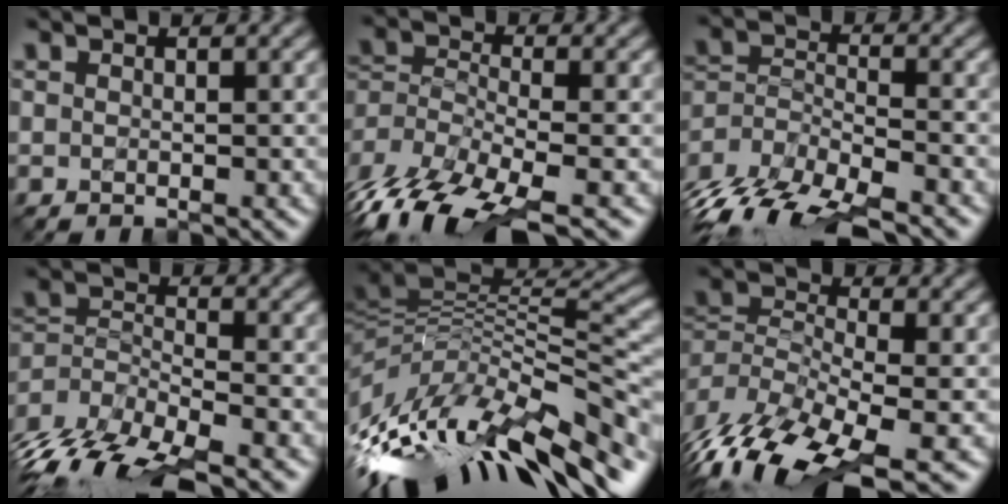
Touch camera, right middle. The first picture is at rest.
{"total": 12.7, "force": [-9.7, 4.6, 6.8], "torque": [-0.136, -0.027, -0.151]}
{"total": 11.2, "force": [-9.7, 3.7, 4.4], "torque": [-0.083, -0.012, -0.158]}
{"total": 10.1, "force": [-8.2, 3.1, 5.0], "torque": [-0.102, -0.019, -0.143]}
{"total": 14.5, "force": [-4.5, 5.4, 12.7], "torque": [-0.238, 0.016, -0.069]}
{"total": 11.0, "force": [-7.4, 4.1, 7.0], "torque": [-0.148, -0.012, -0.132]}